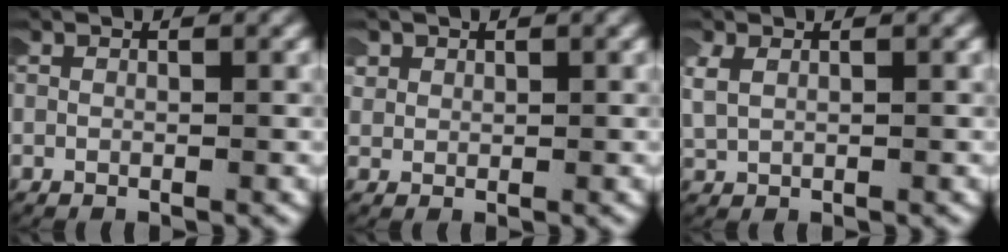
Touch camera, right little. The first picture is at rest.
{"total": 1.8, "force": [0.8, 1.6, 0.6], "torque": [-0.030, -0.001, 0.015]}
{"total": 2.3, "force": [0.9, 1.7, 1.3], "torque": [-0.045, 0.004, 0.021]}